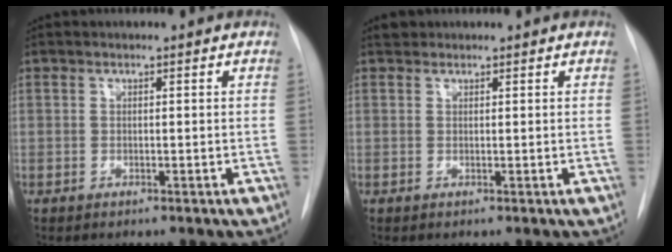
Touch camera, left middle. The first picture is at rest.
{"total": 1.0, "force": [0.8, 0.5, 0.0], "torque": [-0.002, 0.008, 0.013]}